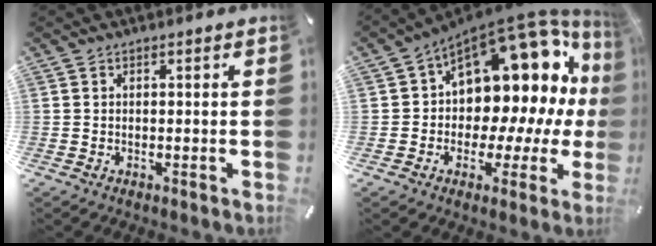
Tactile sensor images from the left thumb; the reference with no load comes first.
{"total": 16.8, "force": [7.7, 10.4, 10.7], "torque": [-0.146, -0.088, 0.130]}